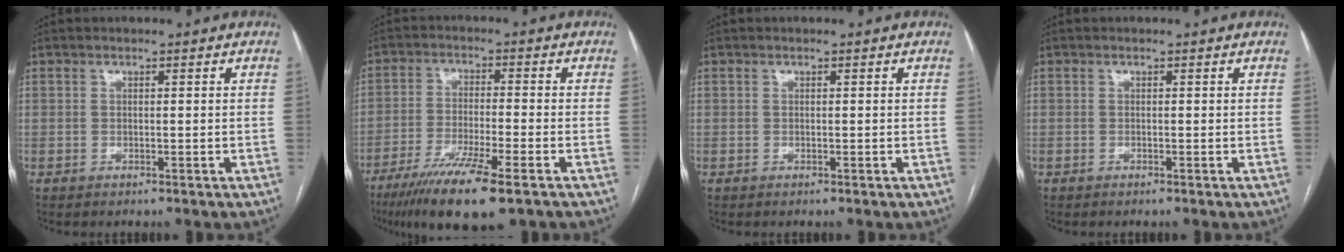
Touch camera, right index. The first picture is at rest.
{"total": 12.1, "force": [-7.8, 0.8, 9.2], "torque": [-0.159, -0.031, -0.130]}
{"total": 0.0}
{"total": 0.0}